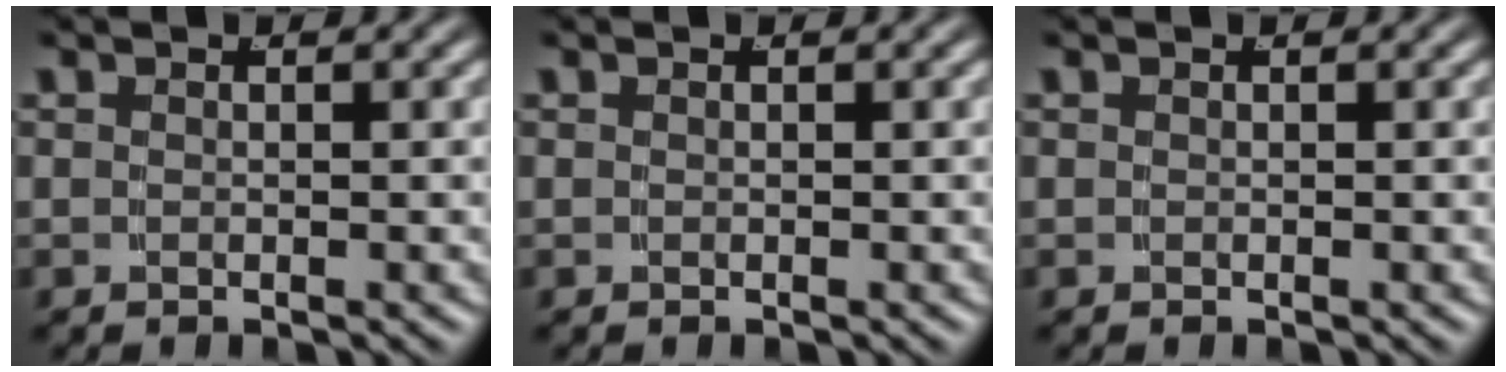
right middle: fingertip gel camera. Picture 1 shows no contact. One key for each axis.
{"total": 0.0}
{"total": 0.0}